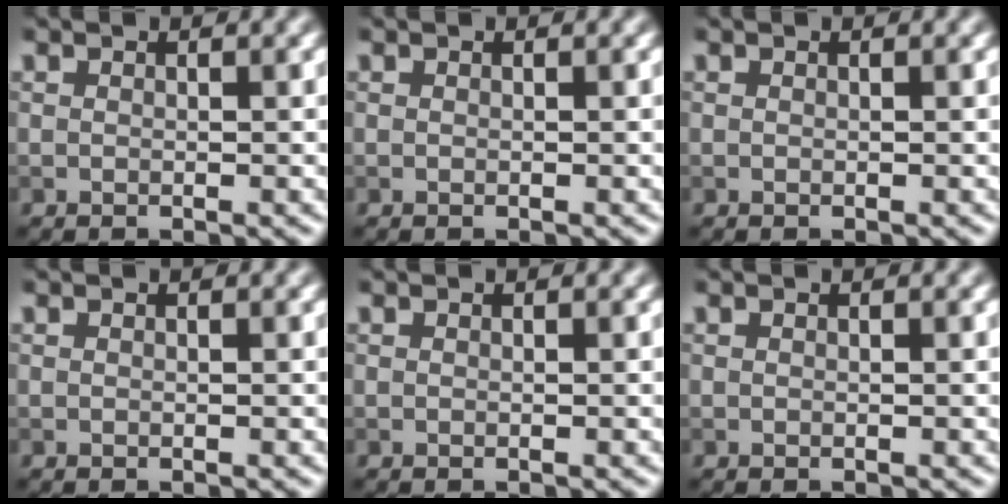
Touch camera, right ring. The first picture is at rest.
{"total": 0.0}
{"total": 0.0}
{"total": 0.0}
{"total": 0.0}
{"total": 0.0}